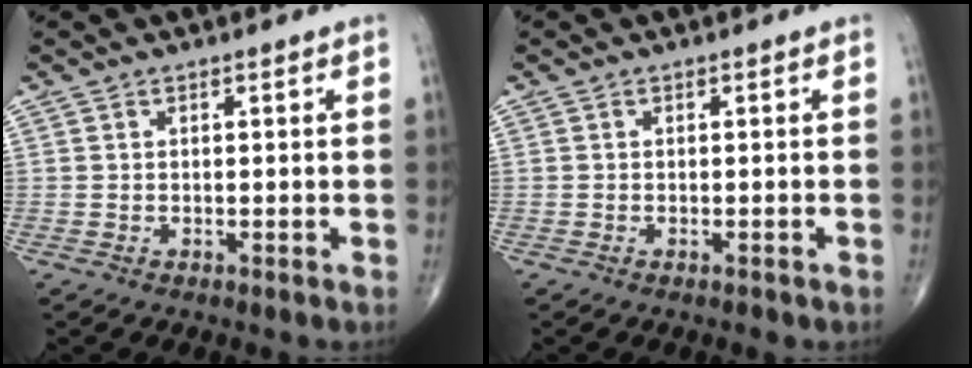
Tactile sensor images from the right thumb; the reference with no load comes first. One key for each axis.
{"total": 0.6, "fx": -0.5, "fy": 0.2, "fz": 0.3, "tx": -0.005, "ty": 0.003, "tz": -0.005}